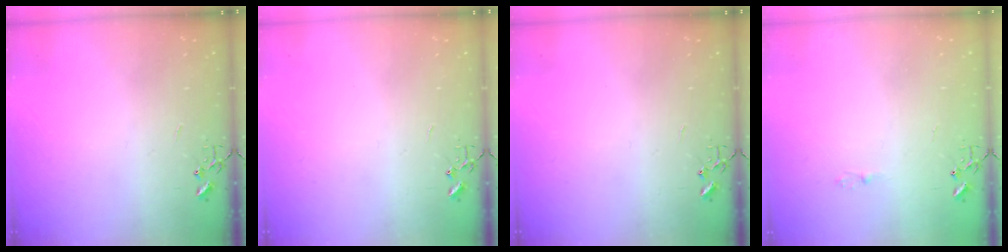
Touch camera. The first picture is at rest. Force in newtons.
{"total": 0.0}
{"total": 0.0}
{"total": 2.5, "press": 2.5, "slide": 0.3}